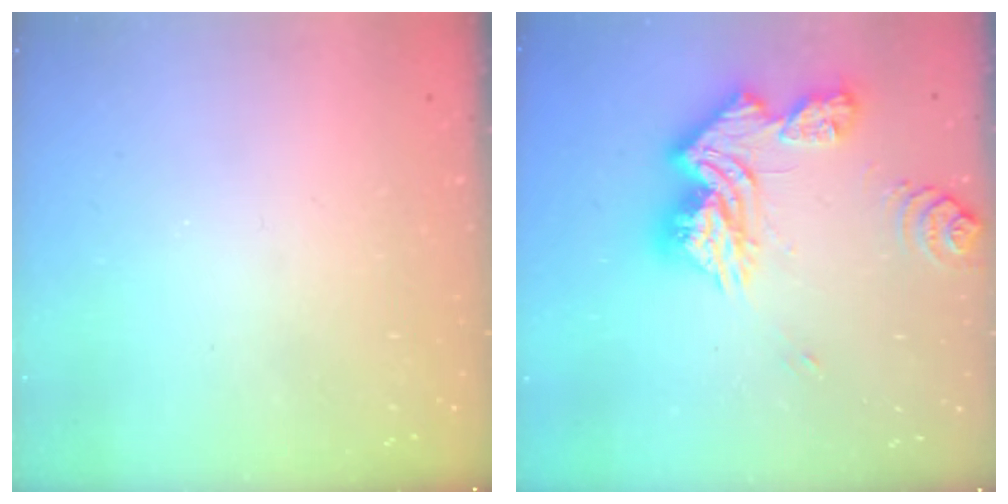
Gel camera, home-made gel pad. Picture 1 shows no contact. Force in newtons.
{"total": 18.7, "press": 18.6, "slide": 1.9}